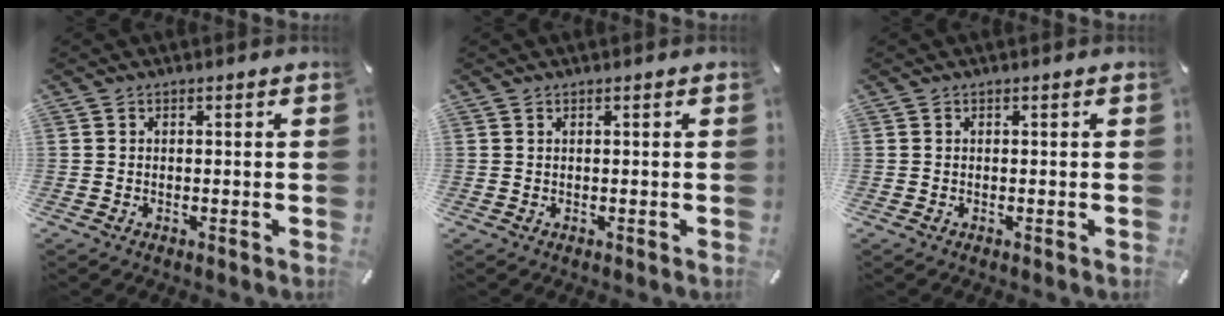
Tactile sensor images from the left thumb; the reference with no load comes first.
{"total": 0.0}
{"total": 0.0}